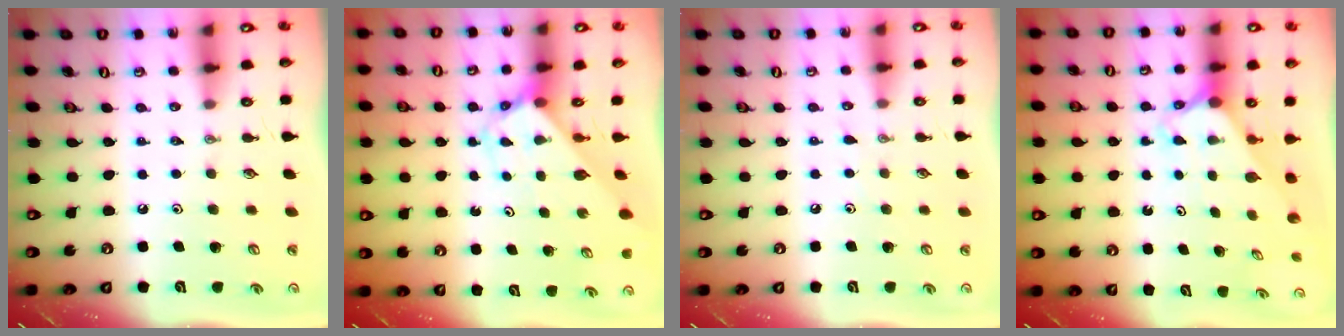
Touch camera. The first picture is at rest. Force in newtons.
{"total": 2.8, "press": 2.8, "slide": 0.1}
{"total": 3.4, "press": 3.3, "slide": 0.5}
{"total": 2.4, "press": 2.4, "slide": 0.2}